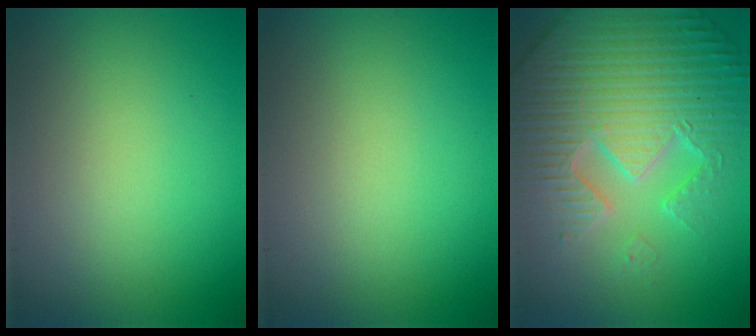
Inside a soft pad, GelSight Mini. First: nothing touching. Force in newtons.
{"total": 0.0}
{"total": 7.7, "press": 7.5, "slide": 1.9}